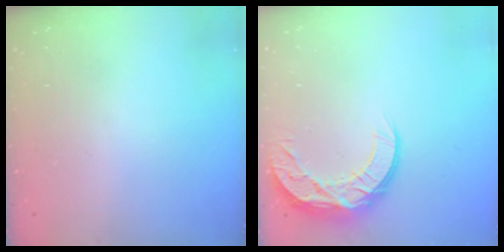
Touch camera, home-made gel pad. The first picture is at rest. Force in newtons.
{"total": 11.3, "press": 11.3, "slide": 0.7}